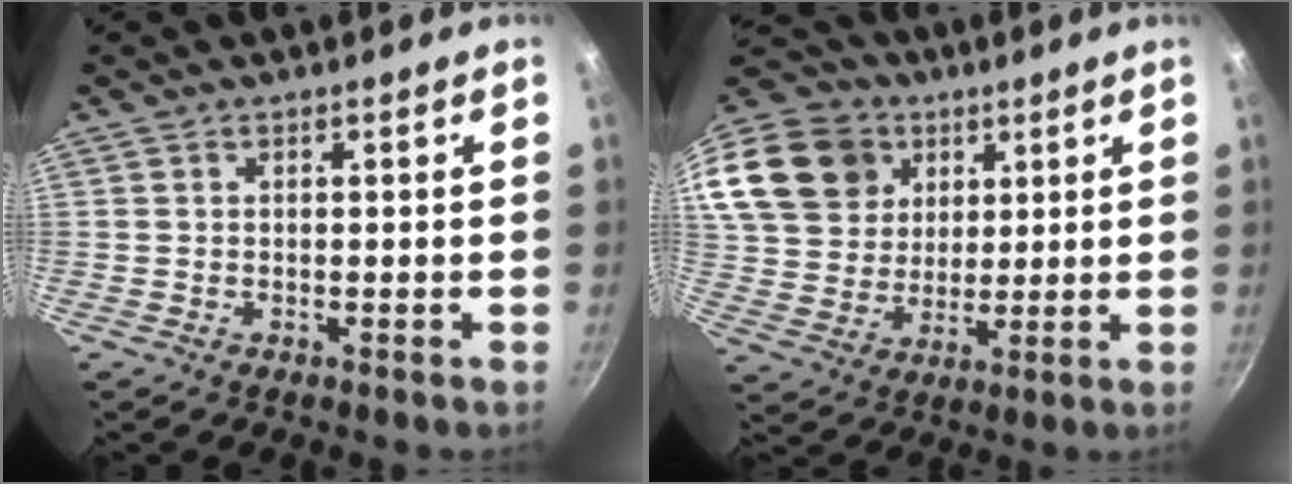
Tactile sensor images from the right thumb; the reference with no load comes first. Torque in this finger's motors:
{"motor_torque": [0.42, 3.19, 0.45, -0.23, 0.10]}